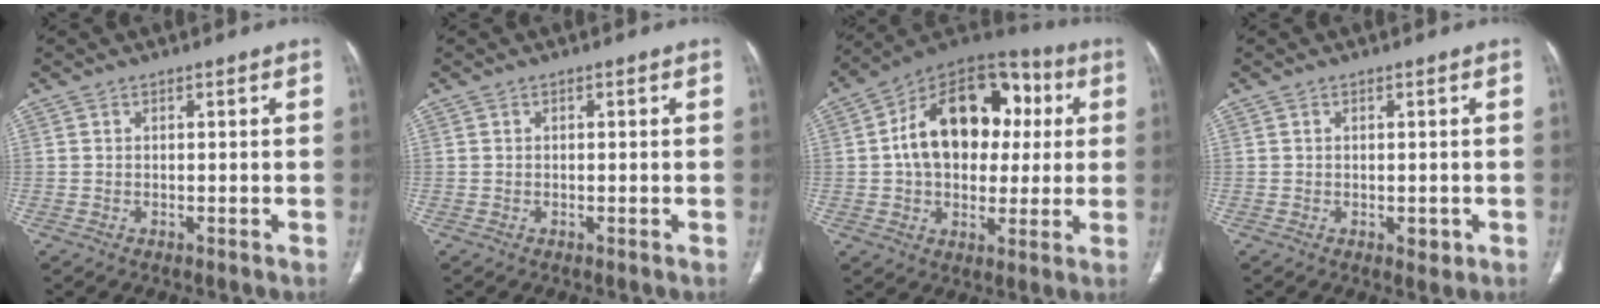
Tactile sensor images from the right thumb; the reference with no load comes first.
{"total": 0.0}
{"total": 21.7, "force": [2.9, 14.8, 15.6], "torque": [-0.212, 0.026, 0.042]}
{"total": 1.9, "force": [-0.4, 1.2, 1.4], "torque": [-0.012, -0.002, -0.002]}